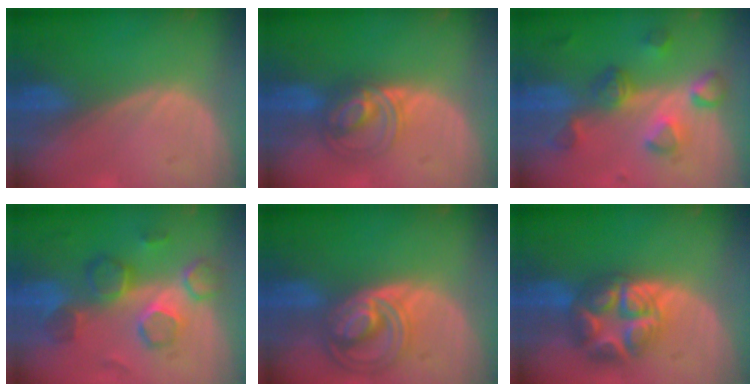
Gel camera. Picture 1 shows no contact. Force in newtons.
{"total": 5.8, "press": 5.7, "slide": 0.5}
{"total": 8.0, "press": 7.3, "slide": 3.1}
{"total": 8.7, "press": 8.4, "slide": 2.0}
{"total": 8.7, "press": 7.5, "slide": 4.4}
{"total": 8.9, "press": 8.9, "slide": 0.4}